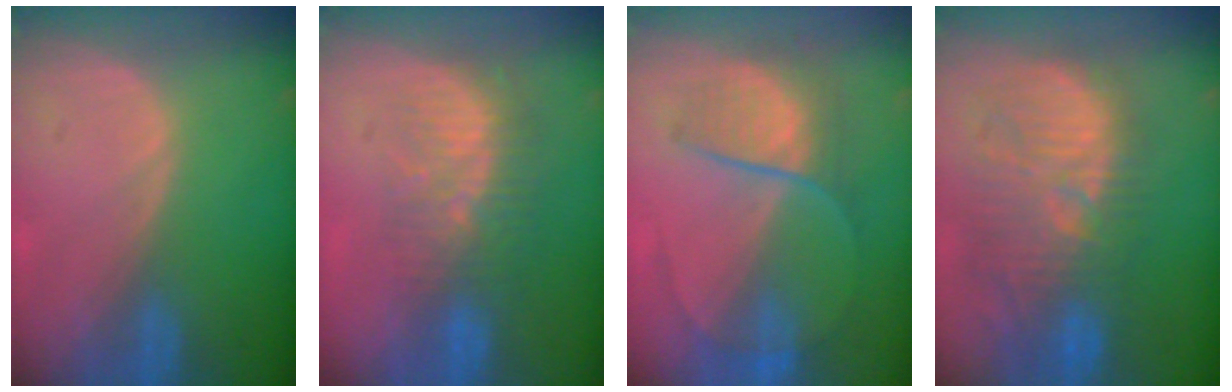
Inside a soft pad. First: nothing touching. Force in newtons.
{"total": 8.3, "press": 7.4, "slide": 3.7}
{"total": 6.7, "press": 6.6, "slide": 1.5}
{"total": 12.0, "press": 11.5, "slide": 3.4}